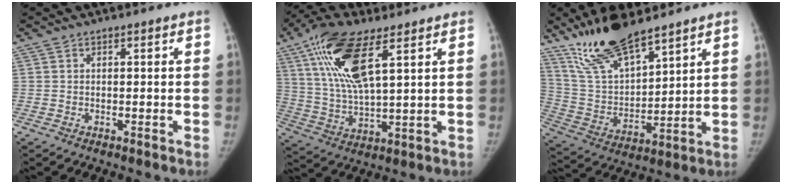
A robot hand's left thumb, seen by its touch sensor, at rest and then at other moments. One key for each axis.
{"total": 16.2, "fx": 7.5, "fy": 5.4, "fz": 13.3, "tx": -0.270, "ty": -0.018, "tz": 0.143}
{"total": 16.0, "fx": 12.4, "fy": 4.7, "fz": 9.0, "tx": -0.147, "ty": -0.062, "tz": 0.247}